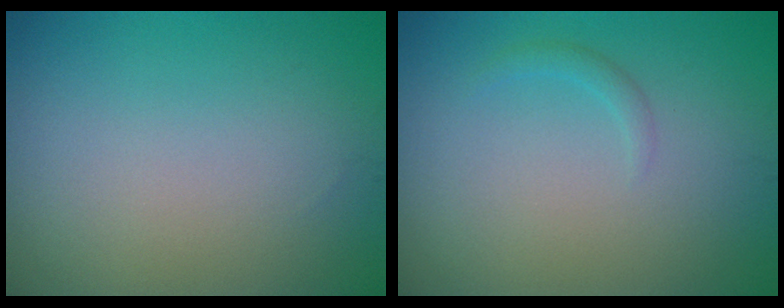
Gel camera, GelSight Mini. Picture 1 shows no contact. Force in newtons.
{"total": 0.9, "press": 0.9, "slide": 0.0}